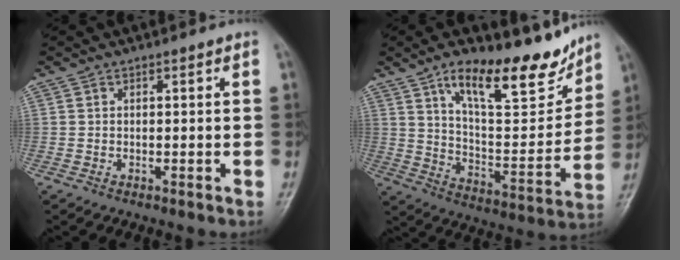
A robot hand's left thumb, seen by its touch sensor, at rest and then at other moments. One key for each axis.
{"total": 19.8, "fx": 13.4, "fy": 7.2, "fz": 12.6, "tx": -0.142, "ty": -0.079, "tz": 0.221}